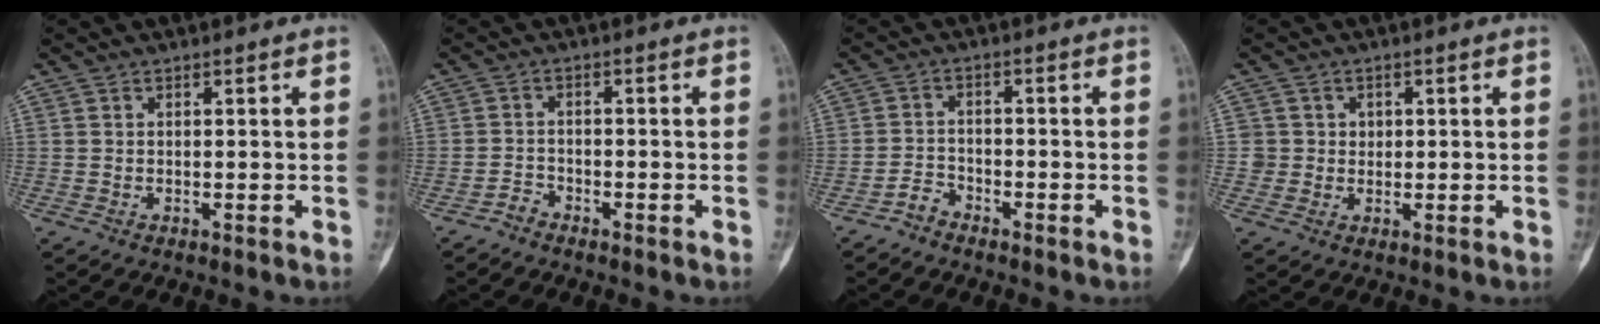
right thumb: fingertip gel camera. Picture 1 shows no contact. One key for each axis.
{"total": 1.9, "fx": -1.7, "fy": 0.7, "fz": 0.1, "tx": -0.001, "ty": 0.007, "tz": -0.035}
{"total": 2.6, "fx": -2.3, "fy": 1.2, "fz": 0.4, "tx": -0.003, "ty": 0.013, "tz": -0.048}
{"total": 3.3, "fx": 0.5, "fy": 3.3, "fz": 0.1, "tx": 0.032, "ty": 0.006, "tz": 0.006}